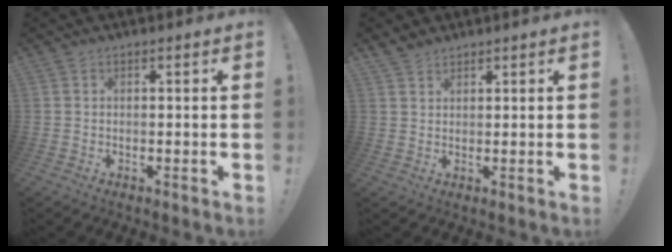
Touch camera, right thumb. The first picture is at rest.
{"total": 2.8, "force": [2.5, 1.1, 0.6], "torque": [0.000, -0.020, 0.046]}